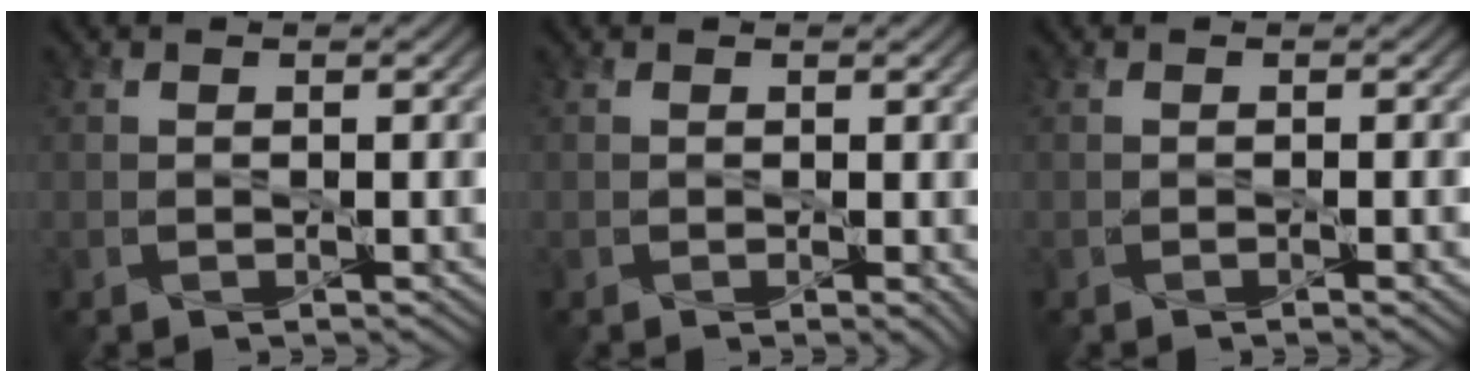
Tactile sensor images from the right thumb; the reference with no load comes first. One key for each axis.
{"total": 0.7, "fx": 0.0, "fy": 0.3, "fz": 0.7, "tx": -0.009, "ty": -0.004, "tz": 0.000}
{"total": 1.1, "fx": -0.6, "fy": 0.1, "fz": 1.0, "tx": -0.014, "ty": -0.001, "tz": -0.009}